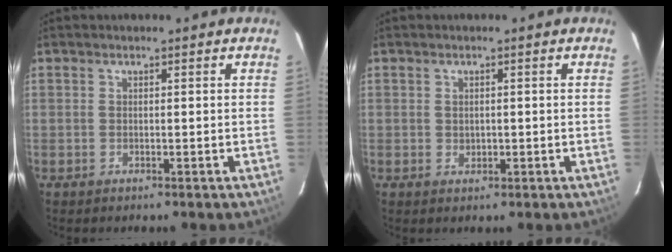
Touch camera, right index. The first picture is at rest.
{"total": 1.2, "force": [0.0, 1.1, 0.5], "torque": [-0.006, 0.000, 0.003]}